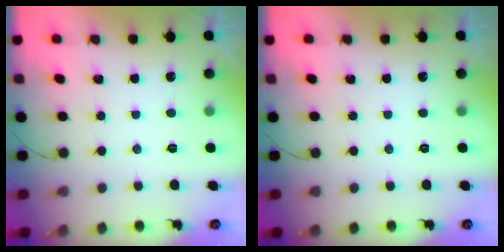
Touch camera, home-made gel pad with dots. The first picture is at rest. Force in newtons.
{"total": 0.0}